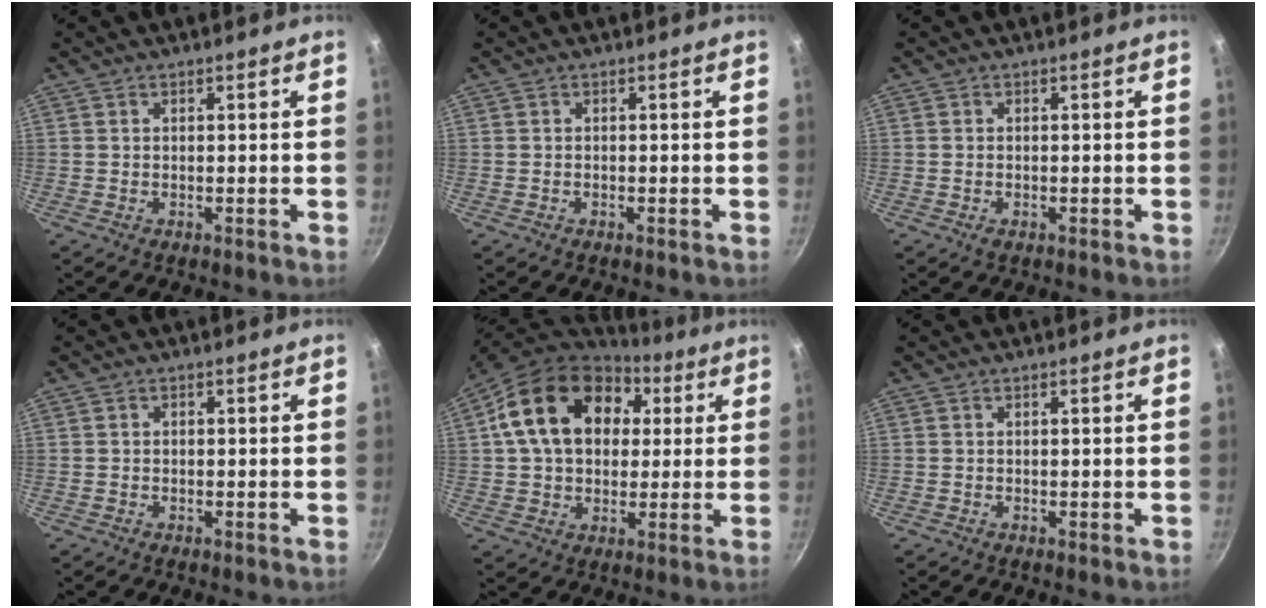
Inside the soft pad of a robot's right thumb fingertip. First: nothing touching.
{"total": 0.0}
{"total": 1.0, "force": [-0.5, 0.5, 0.7], "torque": [-0.012, 0.000, -0.009]}
{"total": 0.6, "force": [-0.1, 0.5, 0.2], "torque": [-0.002, 0.003, -0.003]}
{"total": 20.0, "force": [5.5, 14.4, 12.6], "torque": [-0.201, 0.016, 0.084]}
{"total": 0.0}